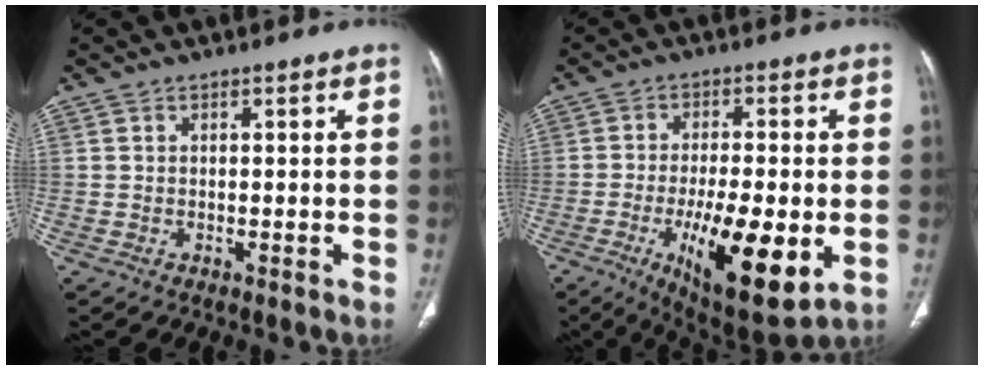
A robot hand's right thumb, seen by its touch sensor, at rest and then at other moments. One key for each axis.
{"total": 17.2, "fx": -4.9, "fy": 5.7, "fz": 15.5, "tx": -0.248, "ty": -0.014, "tz": -0.065}